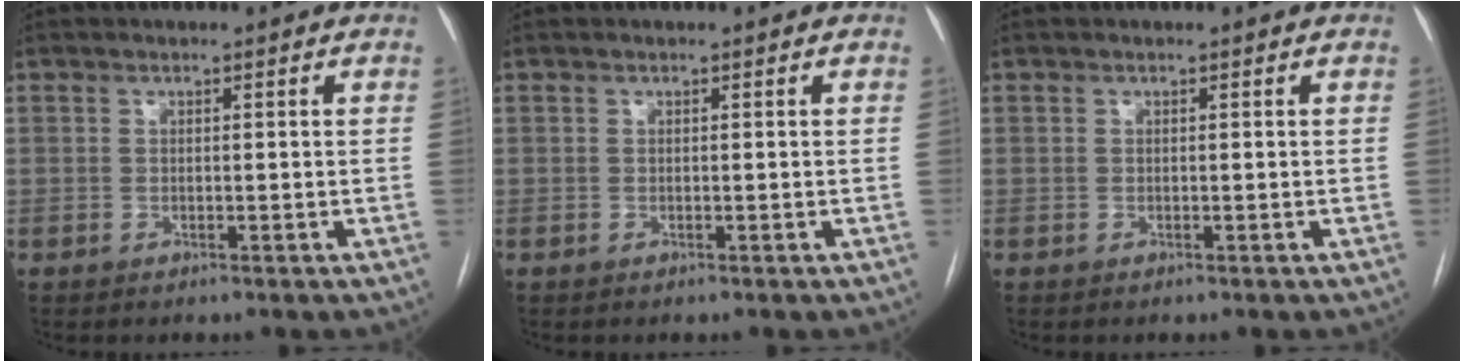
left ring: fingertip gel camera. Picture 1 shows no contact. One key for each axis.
{"total": 0.0}
{"total": 0.0}